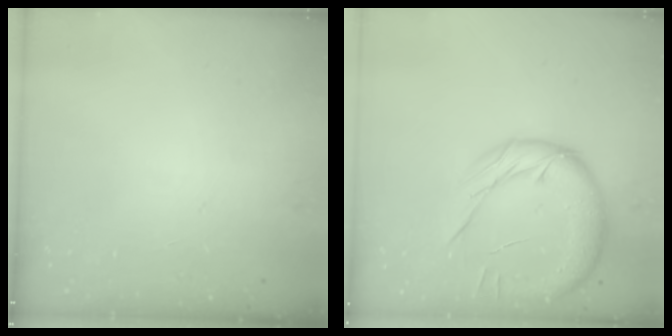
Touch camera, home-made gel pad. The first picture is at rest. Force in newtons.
{"total": 15.2, "press": 15.1, "slide": 1.7}